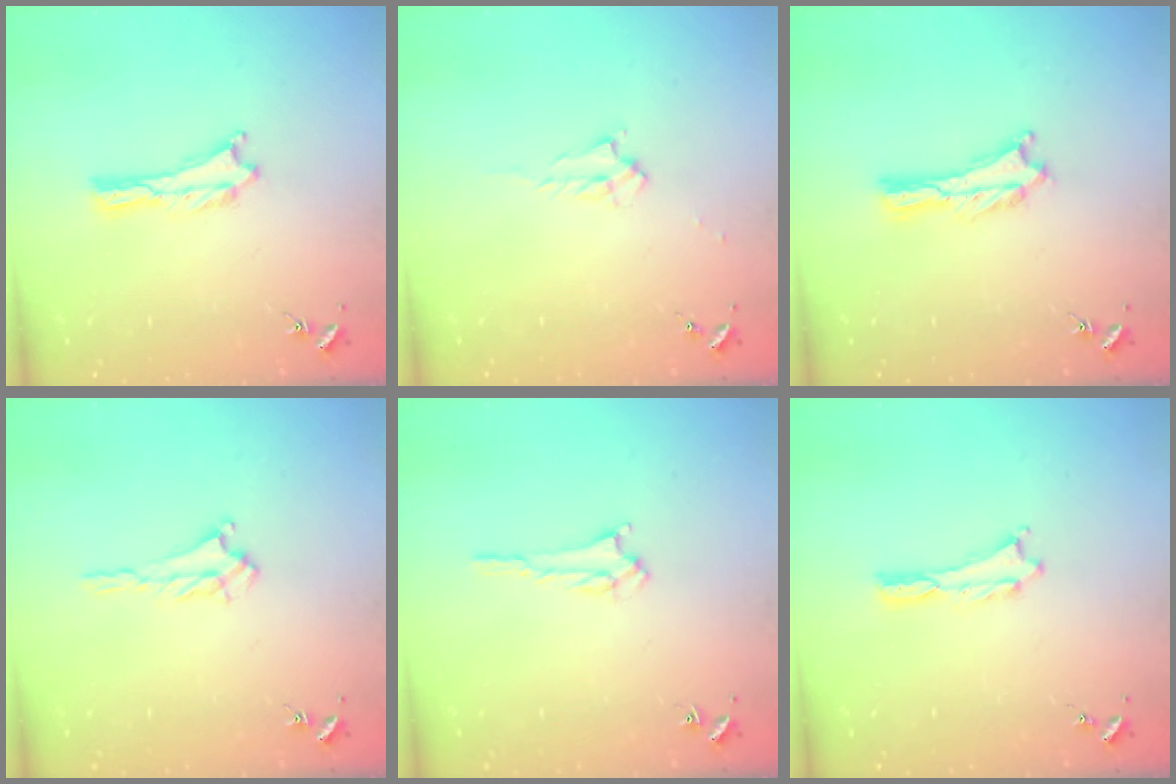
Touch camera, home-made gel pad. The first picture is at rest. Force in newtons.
{"total": 1.7, "press": 1.6, "slide": 0.2}
{"total": 0.7, "press": 0.7, "slide": 0.2}
{"total": 2.0, "press": 2.0, "slide": 0.5}
{"total": 1.5, "press": 1.5, "slide": 0.2}
{"total": 0.0}